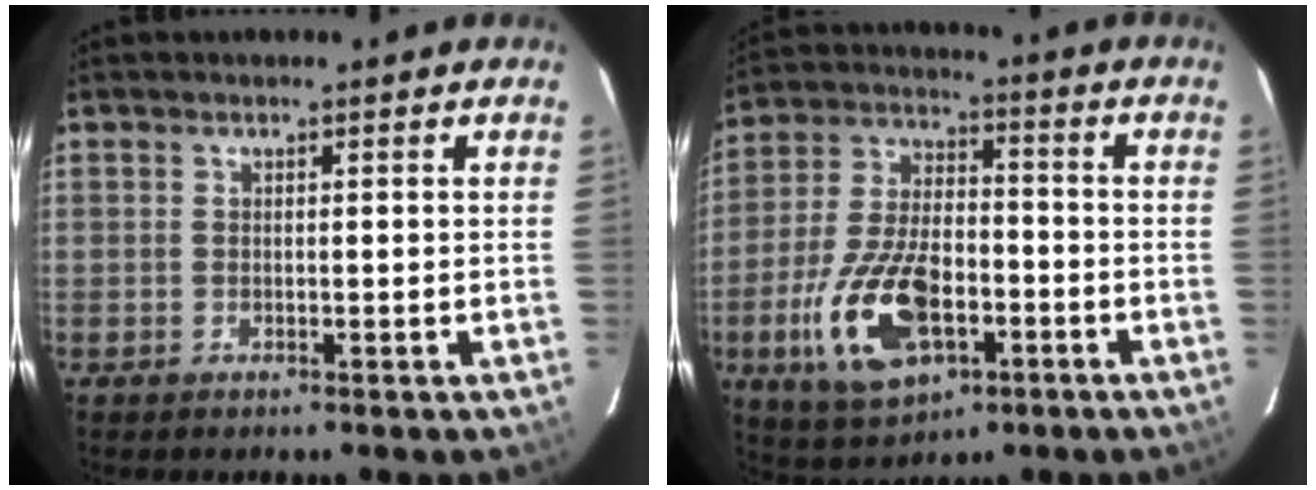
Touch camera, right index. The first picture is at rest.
{"total": 17.3, "force": [-6.4, 8.8, 13.4], "torque": [-0.290, -0.007, -0.103]}